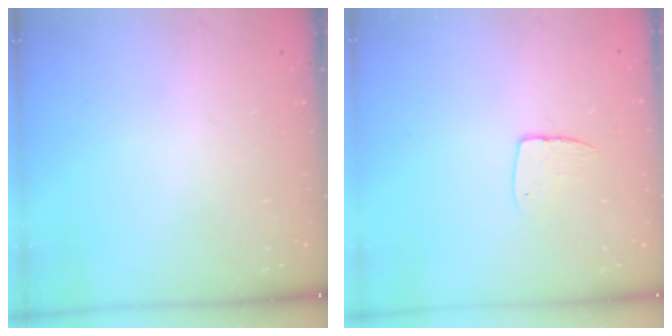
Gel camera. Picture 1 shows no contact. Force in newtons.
{"total": 6.1, "press": 6.1, "slide": 0.4}